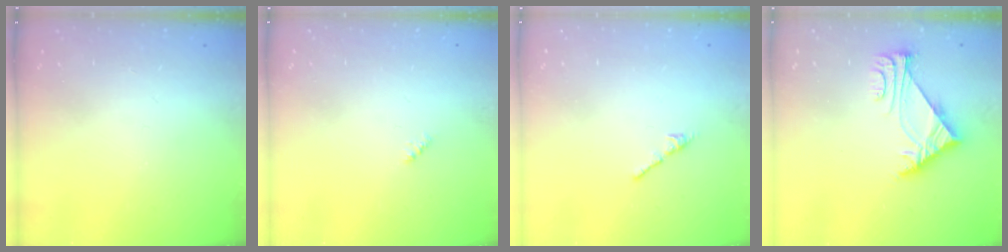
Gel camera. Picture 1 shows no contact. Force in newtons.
{"total": 2.4, "press": 2.4, "slide": 0.5}
{"total": 2.7, "press": 2.7, "slide": 0.7}
{"total": 6.1, "press": 6.0, "slide": 1.2}